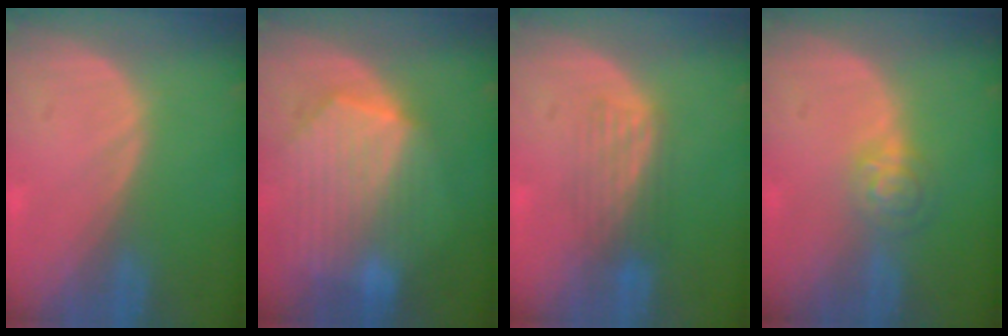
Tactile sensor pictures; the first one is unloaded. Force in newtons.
{"total": 10.4, "press": 9.1, "slide": 5.0}
{"total": 4.1, "press": 4.1, "slide": 0.1}
{"total": 4.1, "press": 3.7, "slide": 1.7}